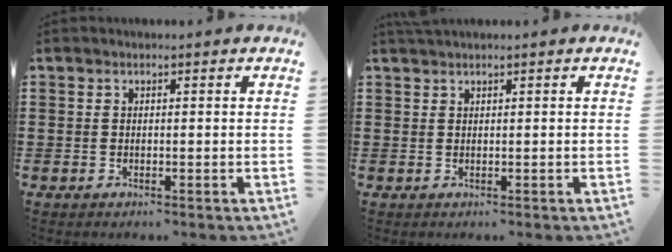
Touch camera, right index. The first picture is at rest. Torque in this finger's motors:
{"motor_torque": [0.00, -0.06, 0.03, 0.02]}